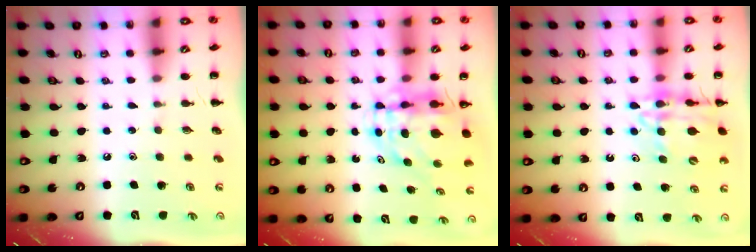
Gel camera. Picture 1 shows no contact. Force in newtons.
{"total": 7.1, "press": 6.9, "slide": 1.4}
{"total": 14.9, "press": 14.5, "slide": 3.1}